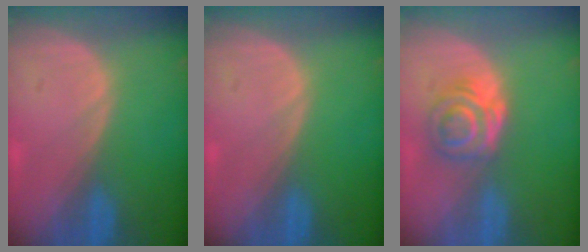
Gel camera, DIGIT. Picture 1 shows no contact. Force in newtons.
{"total": 0.0}
{"total": 6.3, "press": 5.2, "slide": 3.5}